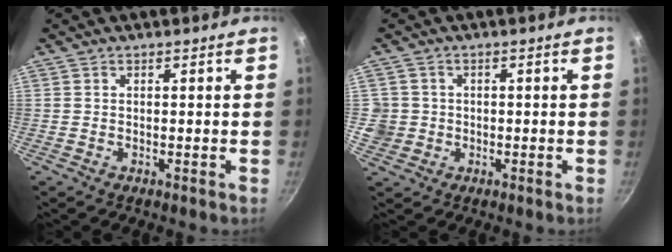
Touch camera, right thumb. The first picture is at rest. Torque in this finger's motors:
{"motor_torque": [0.12, 0.72, 0.36, -0.08, 0.02]}